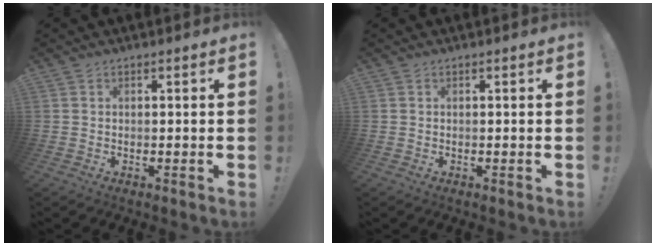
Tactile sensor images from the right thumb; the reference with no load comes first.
{"total": 0.0}